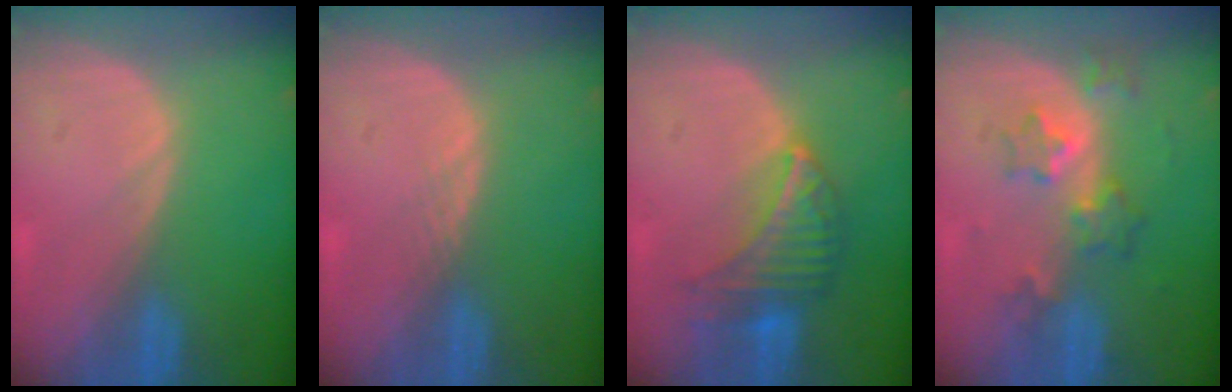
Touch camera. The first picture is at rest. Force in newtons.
{"total": 1.0, "press": 0.8, "slide": 0.5}
{"total": 6.8, "press": 6.7, "slide": 1.4}
{"total": 6.2, "press": 5.4, "slide": 3.0}